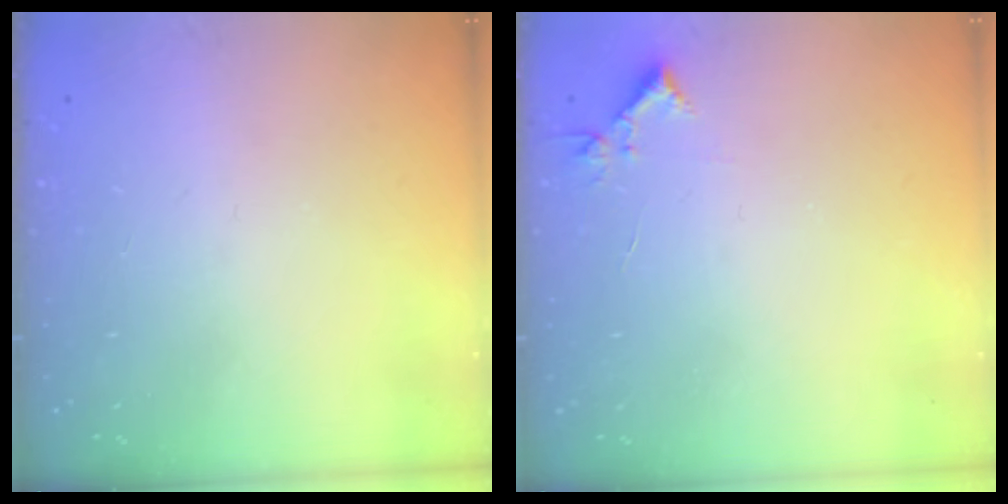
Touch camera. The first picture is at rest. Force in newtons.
{"total": 4.4, "press": 4.4, "slide": 0.5}